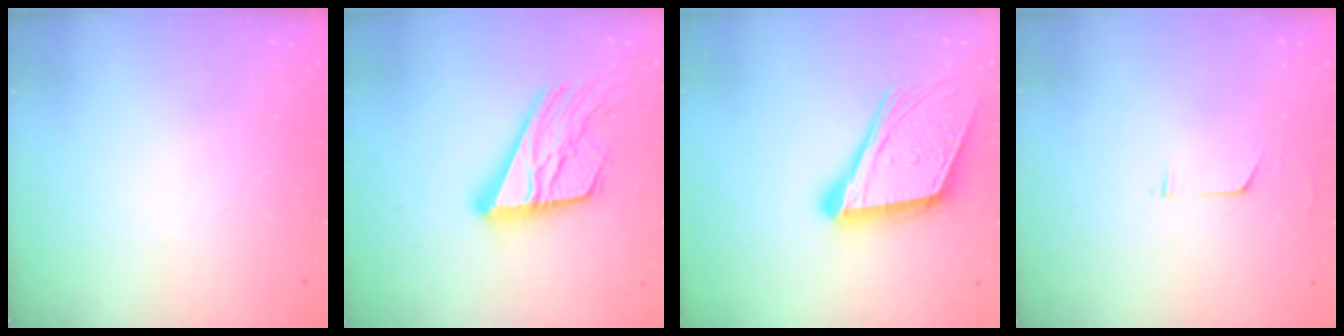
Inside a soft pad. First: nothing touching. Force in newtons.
{"total": 19.1, "press": 19.0, "slide": 2.5}
{"total": 20.1, "press": 19.6, "slide": 4.5}
{"total": 3.2, "press": 3.2, "slide": 0.3}